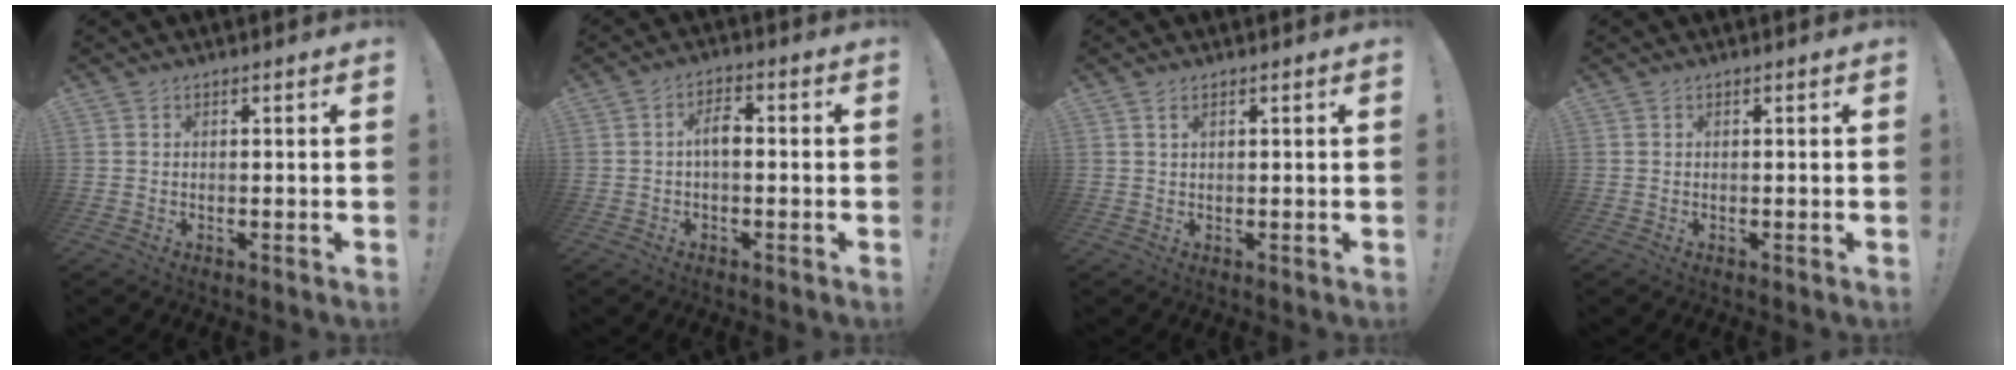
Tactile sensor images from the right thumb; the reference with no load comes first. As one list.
[{"total": 5.1, "force": [-0.2, 2.2, 4.6], "torque": [-0.086, 0.008, -0.009]}, {"total": 1.3, "force": [0.7, 0.5, 1.0], "torque": [-0.019, -0.001, 0.011]}, {"total": 0.0}]